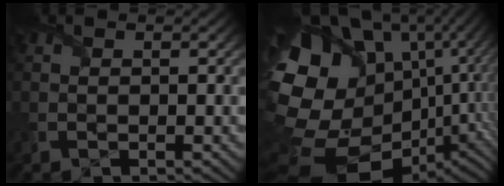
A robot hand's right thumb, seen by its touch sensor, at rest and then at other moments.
{"total": 19.6, "force": [3.2, 14.7, 12.6], "torque": [-0.286, -0.041, 0.114]}